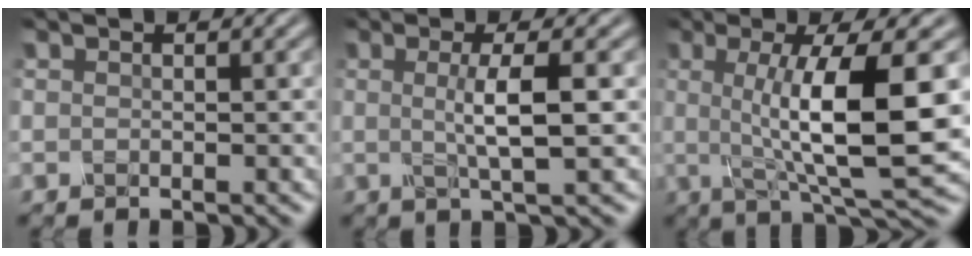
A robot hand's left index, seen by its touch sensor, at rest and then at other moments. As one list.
[{"total": 4.0, "force": [0.2, 0.9, 3.9], "torque": [-0.065, 0.000, 0.000]}, {"total": 10.6, "force": [0.5, 2.4, 10.3], "torque": [-0.144, -0.004, 0.011]}]